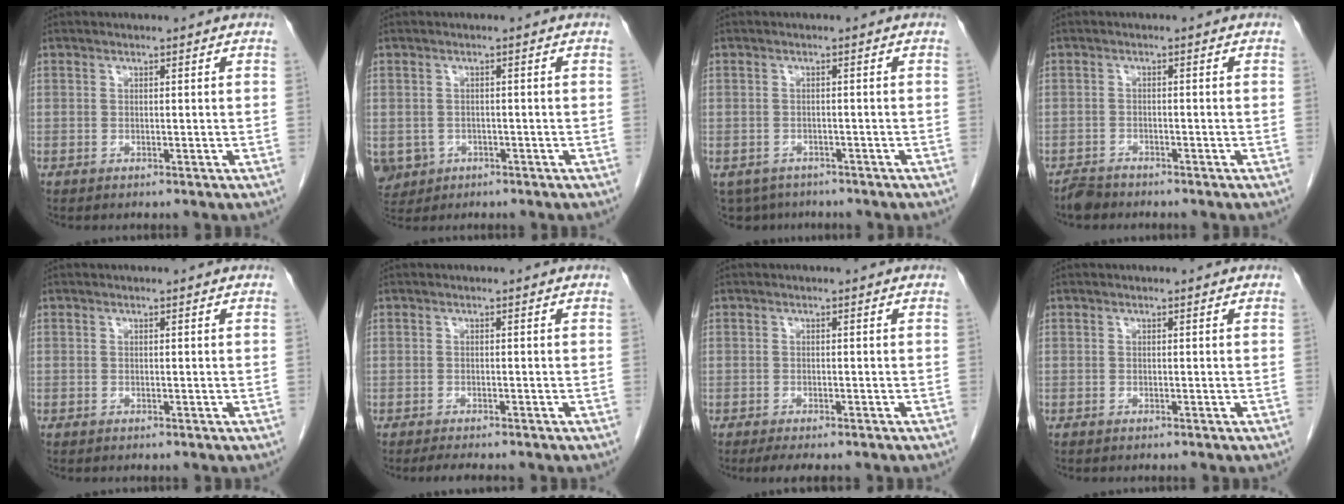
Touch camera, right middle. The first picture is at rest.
{"total": 6.6, "force": [-2.7, 5.8, 1.9], "torque": [-0.053, -0.001, -0.036]}
{"total": 5.8, "force": [-4.6, 3.4, 1.0], "torque": [-0.016, -0.005, -0.063]}
{"total": 2.0, "force": [-1.9, 0.5, 0.3], "torque": [-0.011, -0.004, -0.033]}
{"total": 0.0}
{"total": 3.6, "force": [-3.1, 0.6, 1.8], "torque": [-0.027, -0.009, -0.042]}
{"total": 4.7, "force": [-3.8, 1.2, 2.5], "torque": [-0.034, -0.010, -0.053]}
{"total": 0.0}